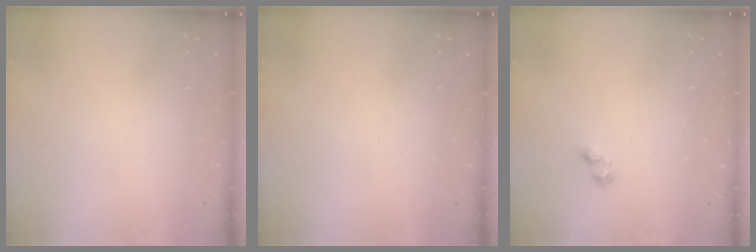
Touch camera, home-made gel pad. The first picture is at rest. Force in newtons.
{"total": 0.0}
{"total": 1.2, "press": 1.0, "slide": 0.6}